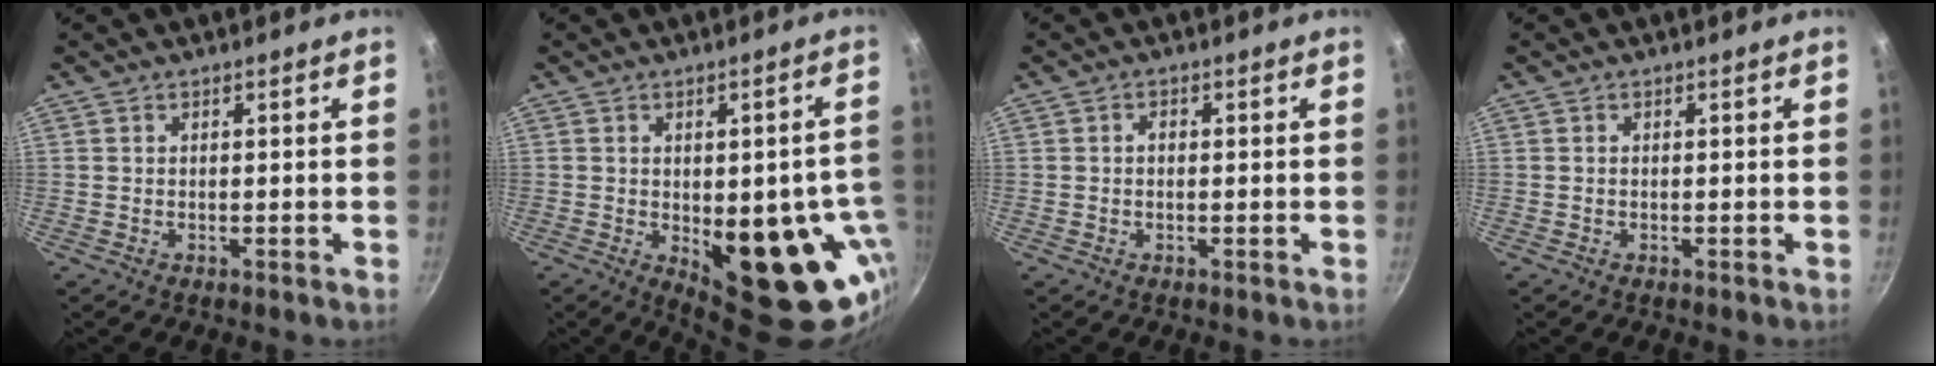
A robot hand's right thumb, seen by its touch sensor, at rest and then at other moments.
{"total": 20.0, "force": [-3.7, 8.7, 17.6], "torque": [-0.168, -0.019, -0.029]}
{"total": 1.1, "force": [-0.1, 0.8, 0.8], "torque": [-0.012, 0.005, -0.002]}
{"total": 0.0}